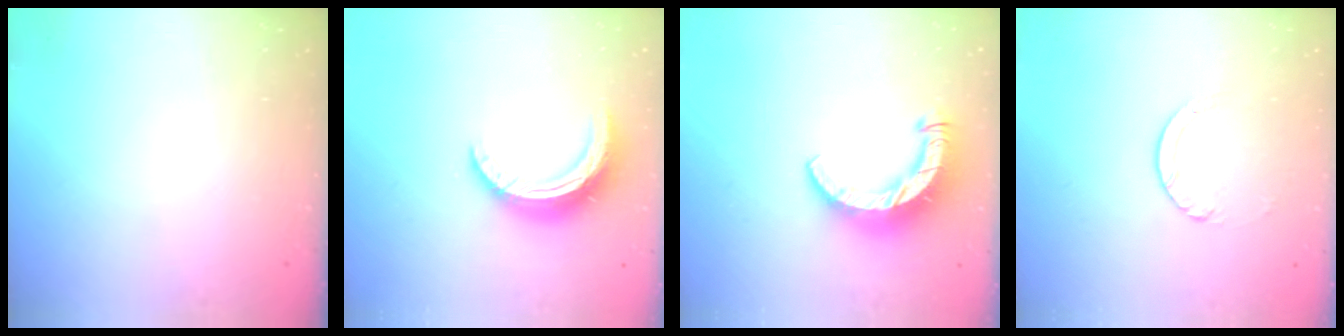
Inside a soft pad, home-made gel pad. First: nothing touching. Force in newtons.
{"total": 12.9, "press": 12.9, "slide": 0.3}
{"total": 10.5, "press": 10.5, "slide": 1.2}
{"total": 3.9, "press": 3.9, "slide": 0.4}